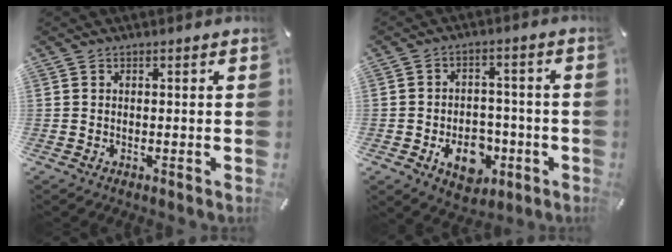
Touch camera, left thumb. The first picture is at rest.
{"total": 10.8, "force": [-3.8, 7.7, 6.5], "torque": [-0.096, 0.018, -0.061]}